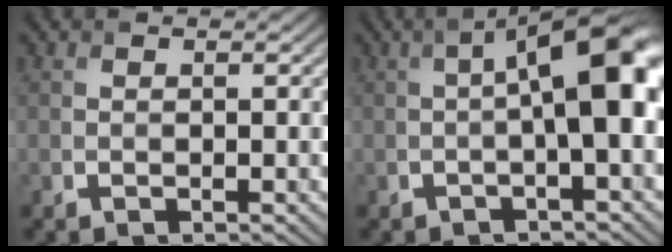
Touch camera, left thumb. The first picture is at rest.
{"total": 9.3, "force": [0.1, 3.1, 8.8], "torque": [-0.130, 0.017, -0.002]}